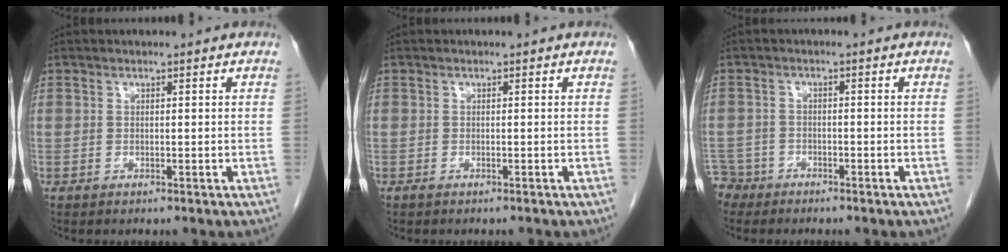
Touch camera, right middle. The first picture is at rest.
{"total": 0.7, "force": [-0.6, 0.1, 0.3], "torque": [-0.010, -0.002, -0.009]}
{"total": 3.8, "force": [-3.2, 1.9, -0.8], "torque": [0.019, 0.002, -0.066]}